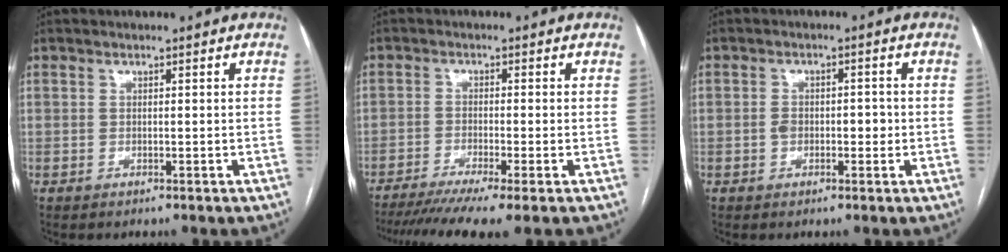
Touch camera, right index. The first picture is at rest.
{"total": 9.7, "force": [-7.3, -0.4, 6.3], "torque": [-0.096, -0.018, -0.115]}
{"total": 3.1, "force": [-0.4, 2.0, 2.4], "torque": [-0.032, 0.019, -0.003]}